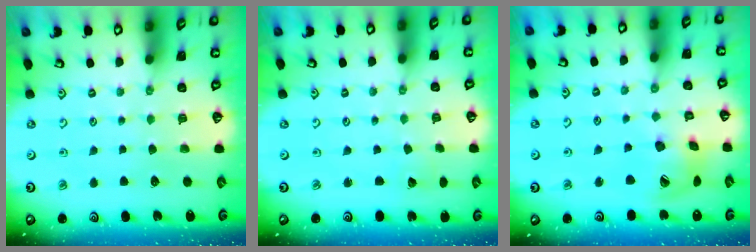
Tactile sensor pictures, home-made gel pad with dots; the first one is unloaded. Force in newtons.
{"total": 1.9, "press": 1.9, "slide": 0.3}
{"total": 14.7, "press": 14.5, "slide": 2.3}